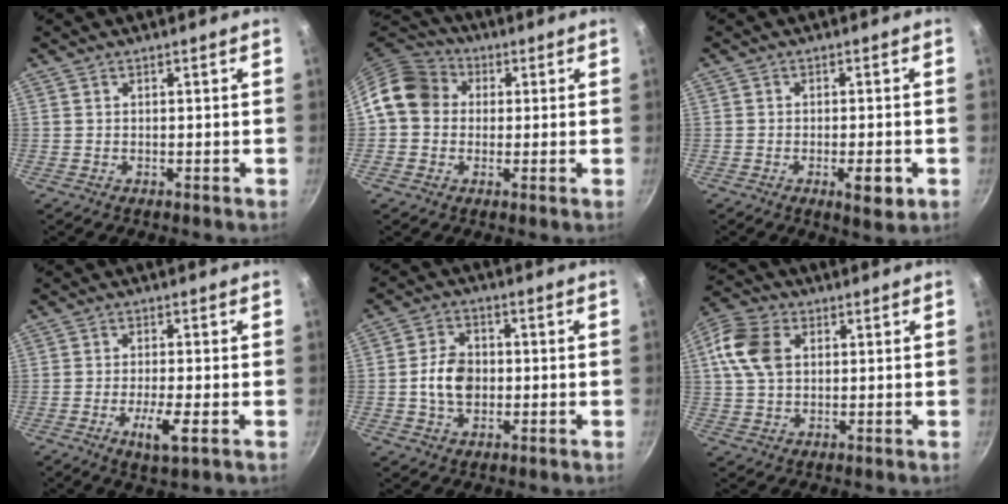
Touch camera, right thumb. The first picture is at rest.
{"total": 10.5, "force": [1.3, 9.1, 5.2], "torque": [-0.064, 0.024, 0.003]}
{"total": 5.0, "force": [-1.8, 1.7, 4.3], "torque": [-0.060, 0.007, -0.023]}
{"total": 5.6, "force": [-1.9, 1.1, 5.1], "torque": [-0.095, 0.002, -0.033]}
{"total": 7.7, "force": [-0.6, 5.8, 5.1], "torque": [-0.072, 0.013, -0.017]}
{"total": 10.5, "force": [2.3, 7.4, 7.1], "torque": [-0.126, 0.010, 0.032]}